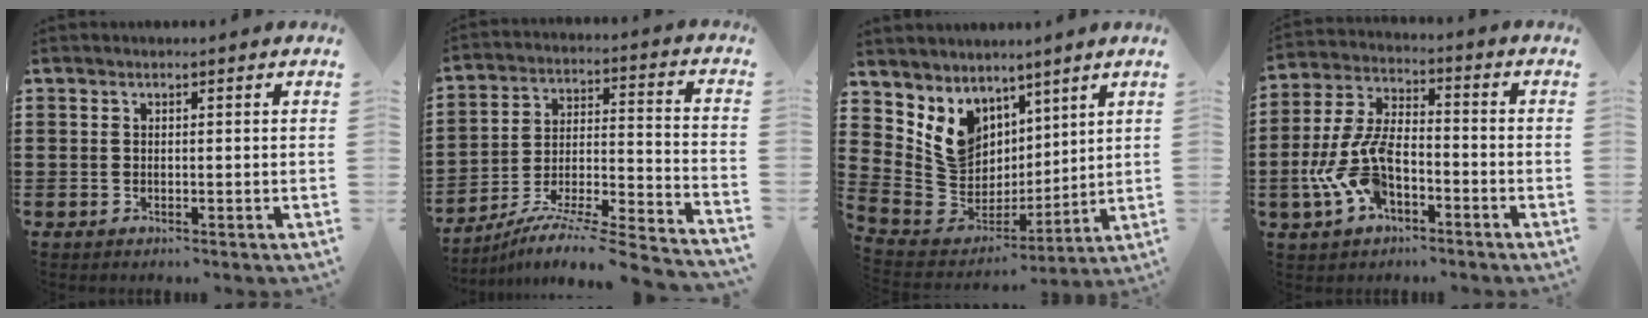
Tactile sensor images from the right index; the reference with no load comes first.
{"total": 7.6, "force": [-6.7, -0.2, 3.6], "torque": [-0.055, -0.007, -0.136]}
{"total": 8.9, "force": [4.8, 7.2, 2.2], "torque": [-0.097, -0.038, 0.100]}
{"total": 10.4, "force": [-4.1, 5.1, 8.1], "torque": [-0.206, -0.006, -0.082]}